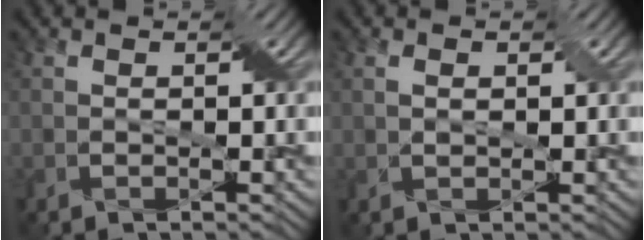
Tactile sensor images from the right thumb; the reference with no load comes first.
{"total": 1.5, "force": [0.6, 0.8, 1.0], "torque": [-0.021, 0.001, 0.012]}